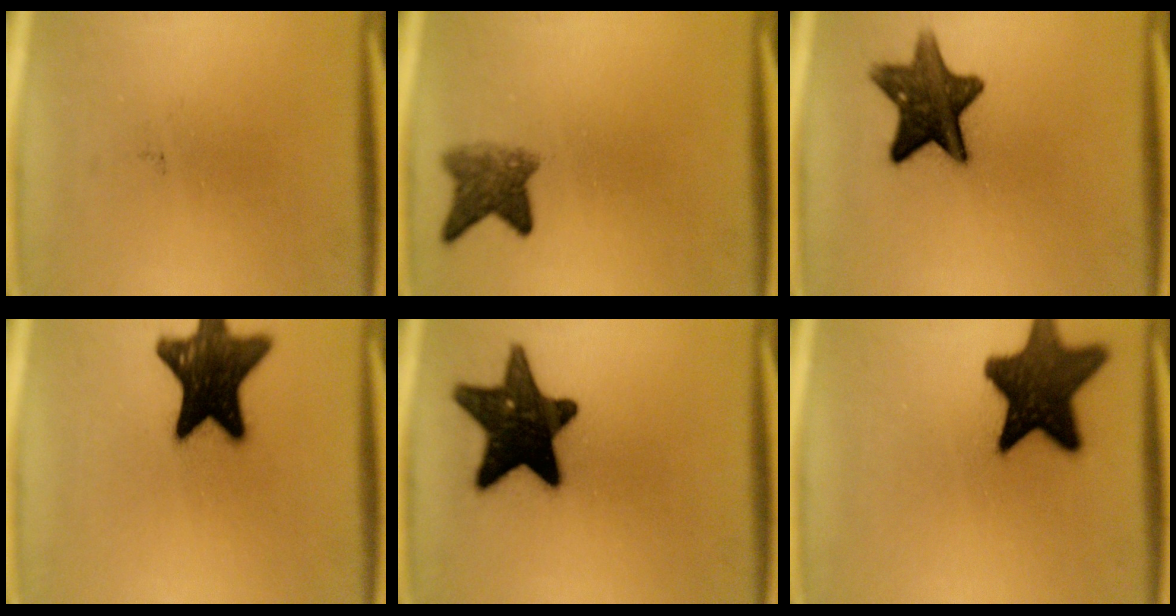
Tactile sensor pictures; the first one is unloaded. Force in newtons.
{"total": 4.5}
{"total": 12.0}
{"total": 18.2}
{"total": 17.0}
{"total": 15.6}